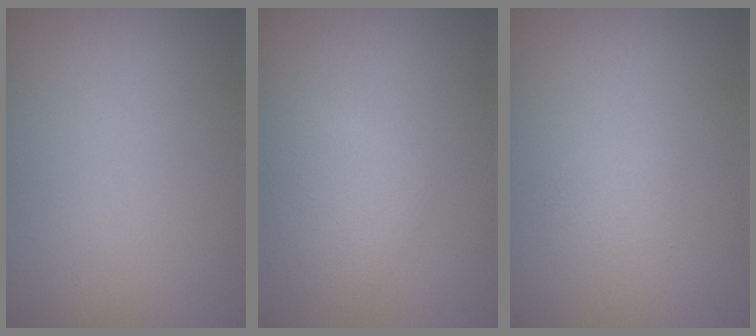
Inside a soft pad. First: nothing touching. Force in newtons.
{"total": 2.2, "press": 2.2, "slide": 0.1}
{"total": 1.0, "press": 1.0, "slide": 0.1}